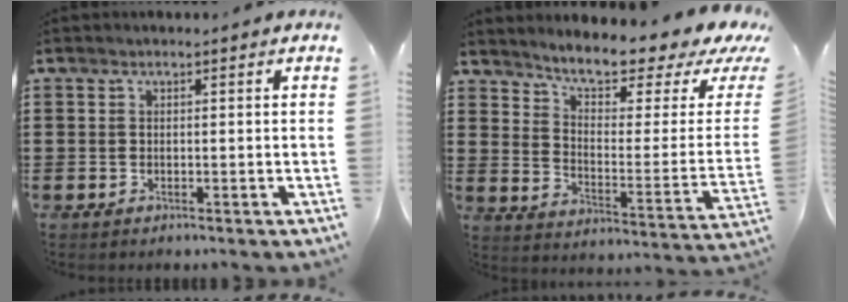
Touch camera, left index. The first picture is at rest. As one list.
[{"total": 6.7, "force": [5.8, 0.9, 3.3], "torque": [-0.075, -0.048, 0.095]}]